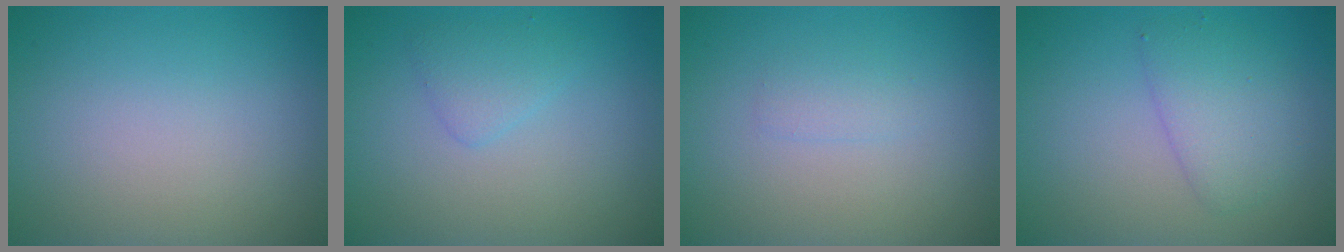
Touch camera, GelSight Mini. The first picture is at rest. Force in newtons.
{"total": 1.6, "press": 1.6, "slide": 0.1}
{"total": 1.0, "press": 1.0, "slide": 0.1}
{"total": 3.0, "press": 3.0, "slide": 0.1}